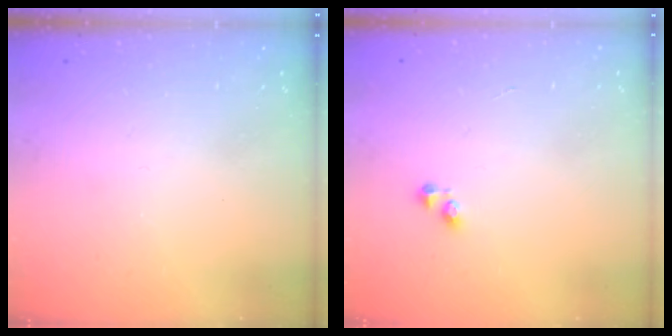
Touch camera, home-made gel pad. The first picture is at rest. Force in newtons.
{"total": 2.2, "press": 2.2, "slide": 0.3}